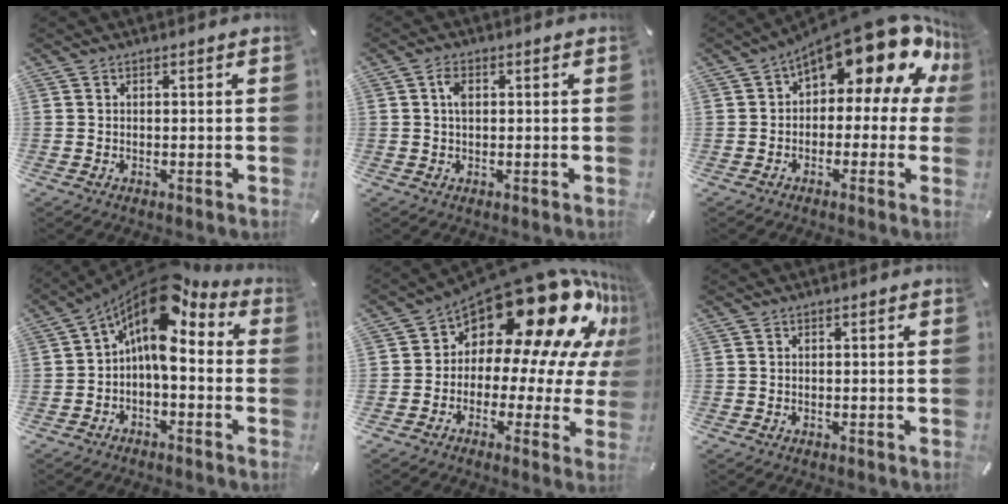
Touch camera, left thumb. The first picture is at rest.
{"total": 2.7, "force": [0.6, 1.5, 2.2], "torque": [-0.046, 0.007, 0.008]}
{"total": 19.2, "force": [11.1, 8.2, 13.3], "torque": [-0.183, -0.080, 0.185]}
{"total": 12.1, "force": [4.7, 5.8, 9.6], "torque": [-0.183, -0.044, 0.075]}
{"total": 23.3, "force": [13.5, 11.2, 15.3], "torque": [-0.240, -0.113, 0.233]}
{"total": 0.0}